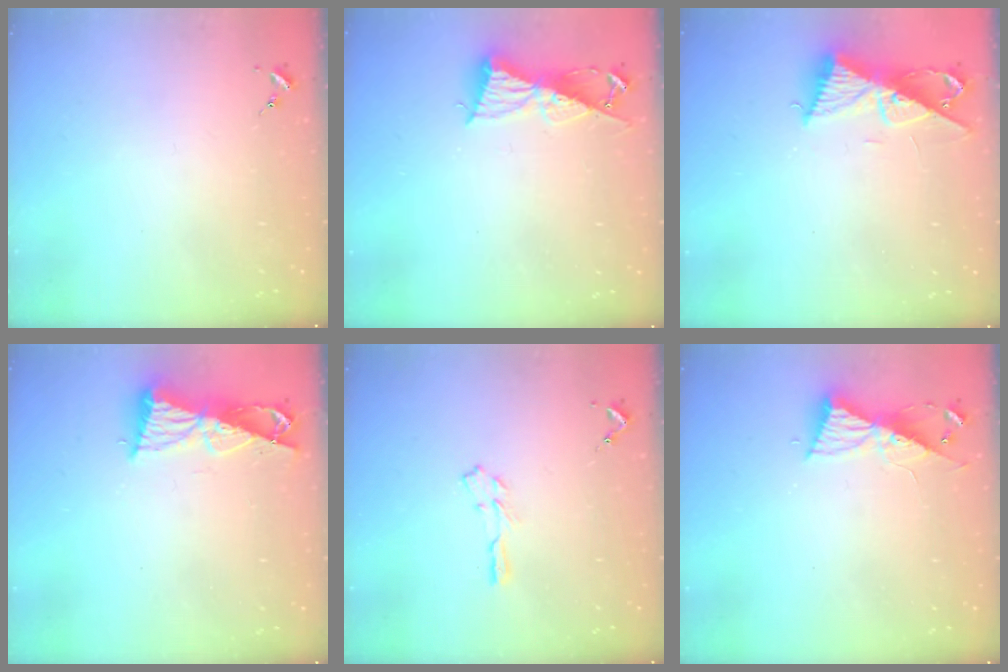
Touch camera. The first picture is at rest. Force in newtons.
{"total": 9.2, "press": 9.2, "slide": 0.3}
{"total": 10.0, "press": 10.0, "slide": 0.6}
{"total": 9.6, "press": 9.6, "slide": 0.6}
{"total": 3.6, "press": 3.6, "slide": 0.4}
{"total": 9.2, "press": 9.2, "slide": 0.8}